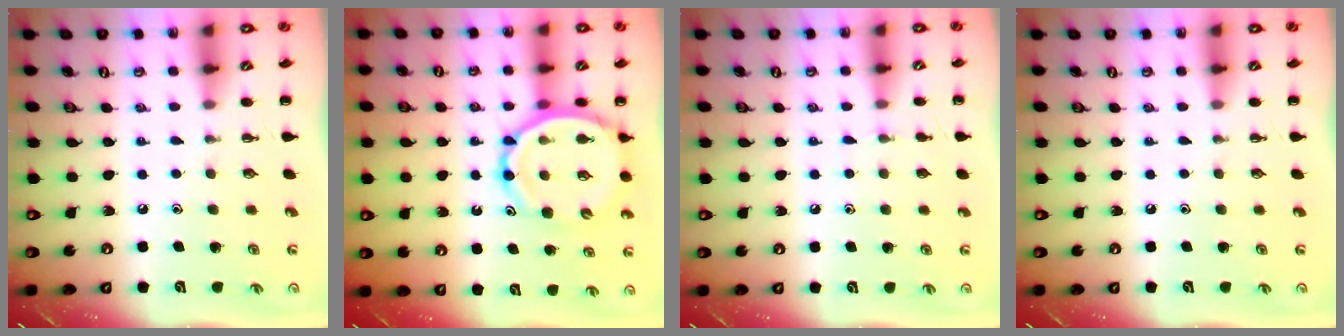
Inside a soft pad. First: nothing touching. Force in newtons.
{"total": 13.8, "press": 13.2, "slide": 4.0}
{"total": 3.5, "press": 3.3, "slide": 1.1}
{"total": 0.0}